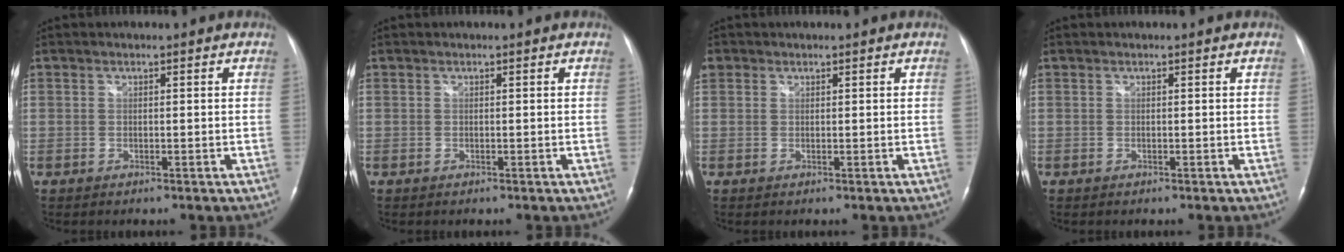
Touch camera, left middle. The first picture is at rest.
{"total": 0.0}
{"total": 1.8, "force": [0.9, 1.5, 0.4], "torque": [-0.006, 0.013, 0.016]}
{"total": 0.0}